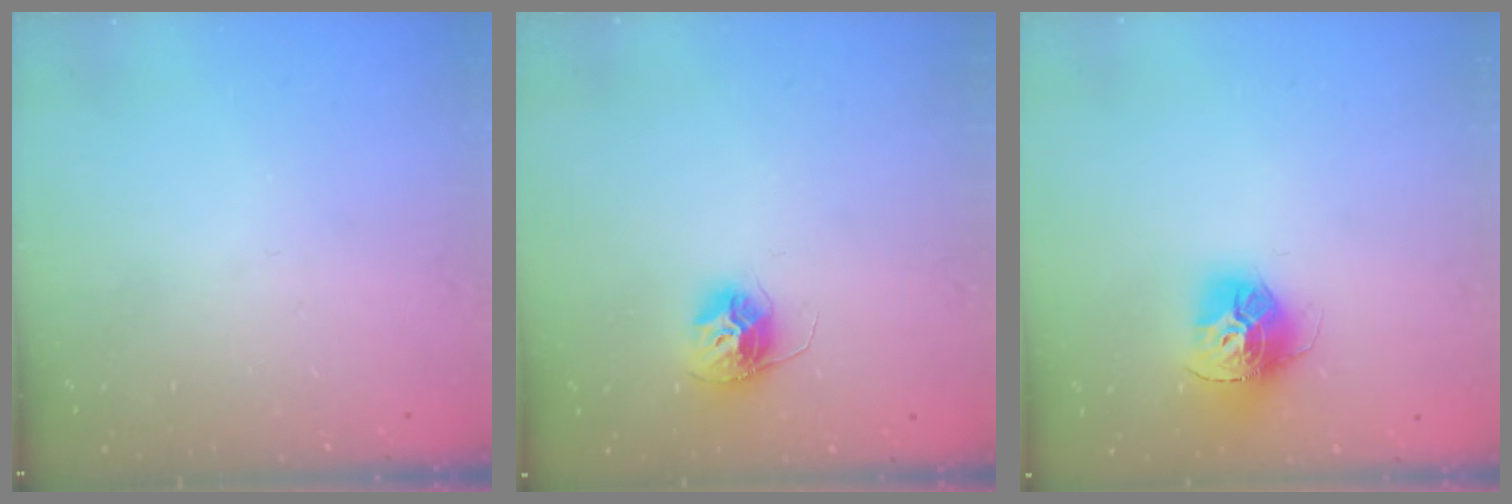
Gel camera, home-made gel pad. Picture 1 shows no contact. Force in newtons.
{"total": 11.4, "press": 11.4, "slide": 0.9}
{"total": 13.9, "press": 13.8, "slide": 1.4}